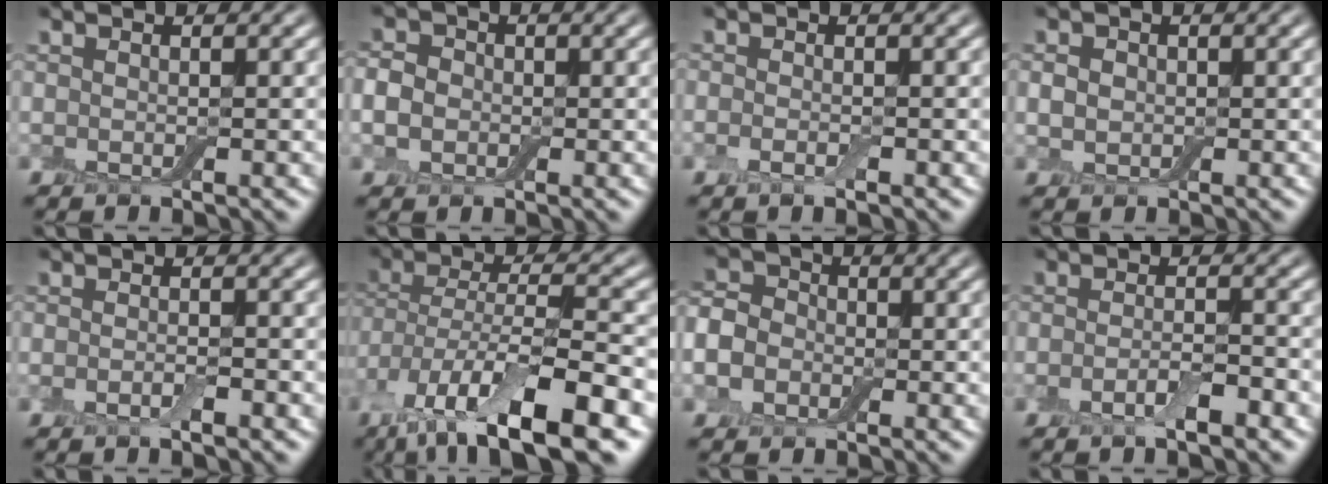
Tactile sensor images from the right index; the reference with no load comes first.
{"total": 2.7, "force": [-0.4, 2.3, 1.3], "torque": [-0.022, 0.000, -0.016]}
{"total": 1.2, "force": [-0.5, 0.6, 1.0], "torque": [-0.020, -0.002, -0.012]}
{"total": 1.5, "force": [0.1, 1.4, 0.7], "torque": [-0.014, 0.001, -0.004]}
{"total": 1.4, "force": [-0.7, 0.3, 1.1], "torque": [-0.023, -0.004, -0.016]}
{"total": 12.1, "force": [-6.5, 4.1, 9.4], "torque": [-0.175, -0.017, -0.114]}
{"total": 5.9, "force": [-1.6, 5.0, 2.7], "torque": [-0.051, 0.003, -0.055]}
{"total": 2.5, "force": [-1.3, 0.7, 2.0], "torque": [-0.038, 0.001, -0.027]}